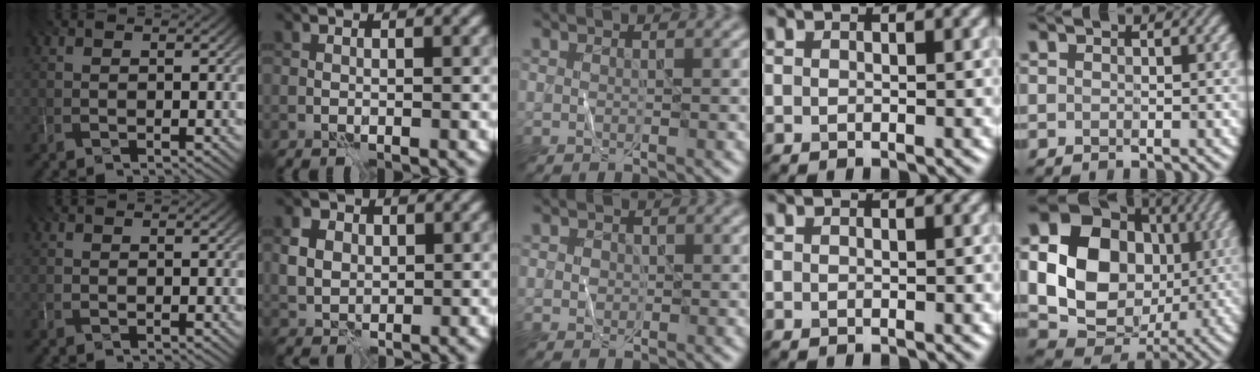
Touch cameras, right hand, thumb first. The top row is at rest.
{"index": {"total": 3.7, "force": [1.1, 2.9, 2.0], "torque": [-0.049, 0.007, 0.023]}, "middle": {"total": 1.0, "force": [0.1, 0.9, 0.3], "torque": [-0.002, -0.001, 0.001]}, "little": {"total": 17.8, "force": [1.3, 14.9, 9.7], "torque": [-0.218, 0.000, 0.023]}}